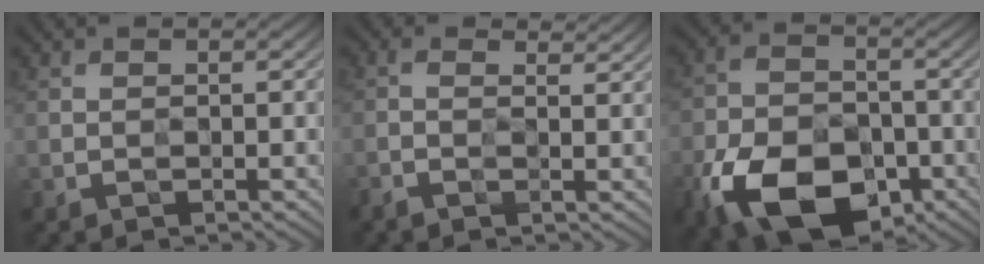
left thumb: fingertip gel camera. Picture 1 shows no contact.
{"total": 1.8, "force": [0.3, 0.5, 1.7], "torque": [-0.045, 0.001, -0.002]}
{"total": 14.3, "force": [-6.8, 8.8, 9.1], "torque": [-0.197, -0.042, -0.129]}